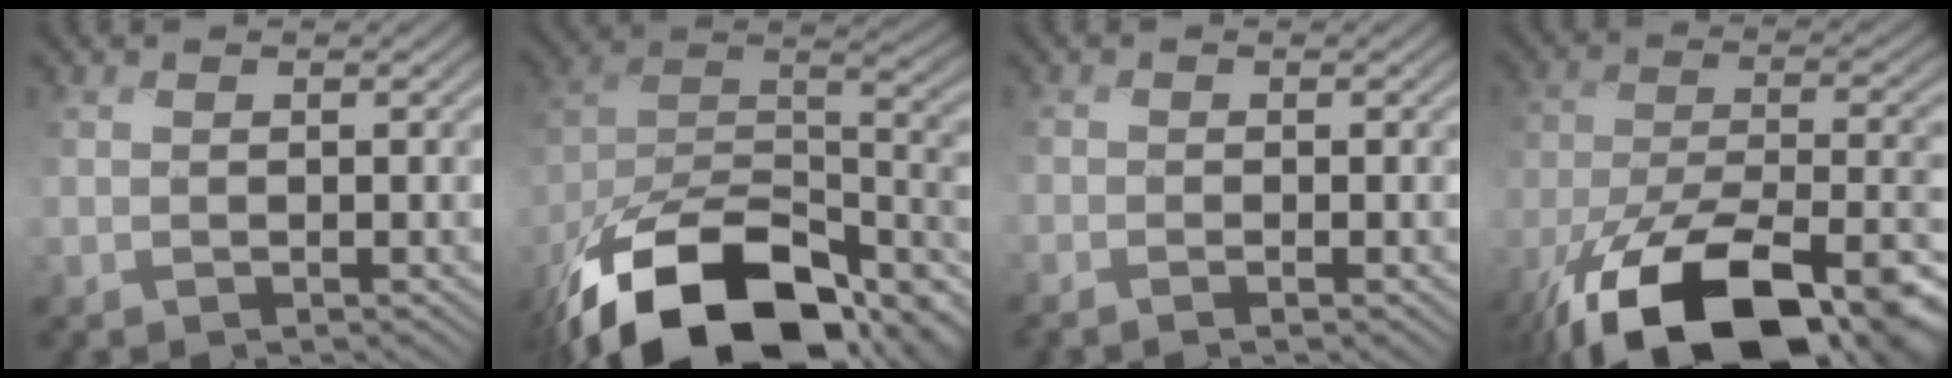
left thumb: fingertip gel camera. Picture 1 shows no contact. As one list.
[{"total": 19.6, "force": [-13.0, 9.0, 11.6], "torque": [-0.238, -0.040, -0.209]}, {"total": 1.0, "force": [-0.7, -0.1, 0.6], "torque": [-0.012, 0.000, -0.015]}, {"total": 19.9, "force": [-12.8, 8.0, 12.9], "torque": [-0.254, -0.069, -0.188]}]